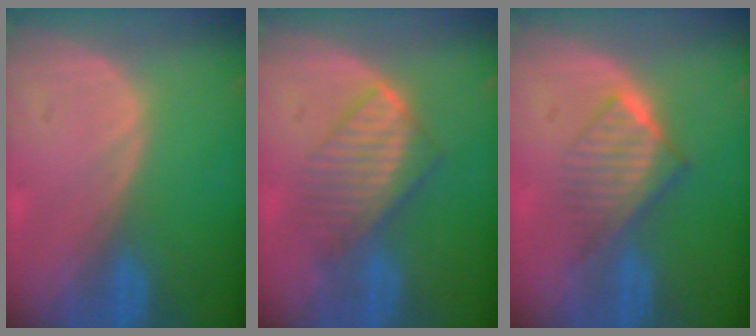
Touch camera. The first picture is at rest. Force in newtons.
{"total": 6.6, "press": 6.3, "slide": 1.9}
{"total": 6.5, "press": 5.5, "slide": 3.4}